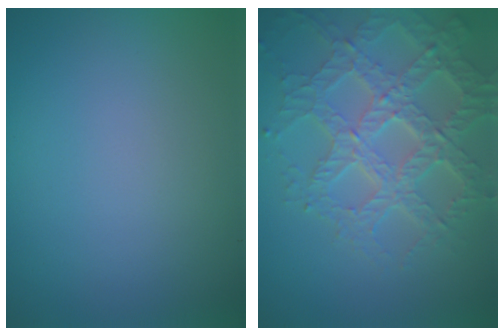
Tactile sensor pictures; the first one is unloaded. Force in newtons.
{"total": 7.1, "press": 5.1, "slide": 4.9}